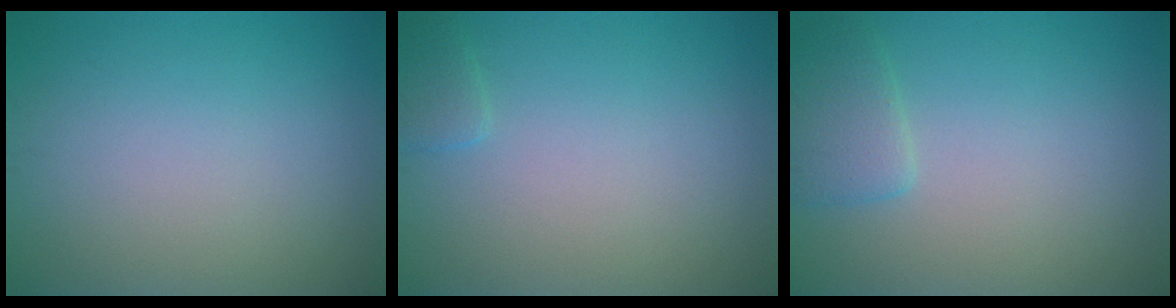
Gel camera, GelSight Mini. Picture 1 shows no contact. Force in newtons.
{"total": 1.1, "press": 1.1, "slide": 0.1}
{"total": 2.2, "press": 2.1, "slide": 0.2}